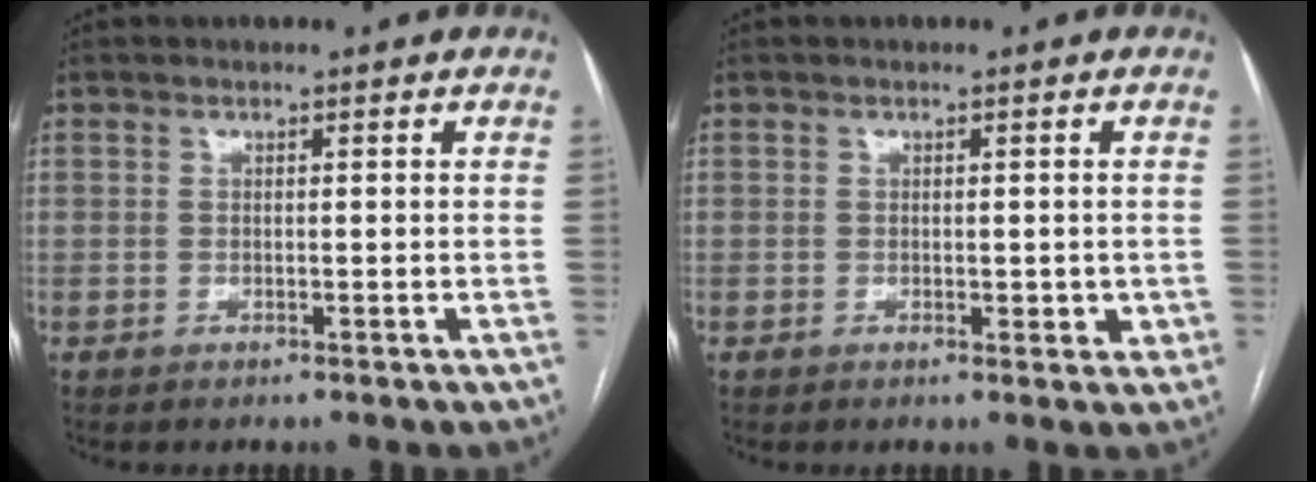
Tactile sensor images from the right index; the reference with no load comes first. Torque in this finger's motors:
{"motor_torque": [0.06, 0.10, 0.02, 0.00]}